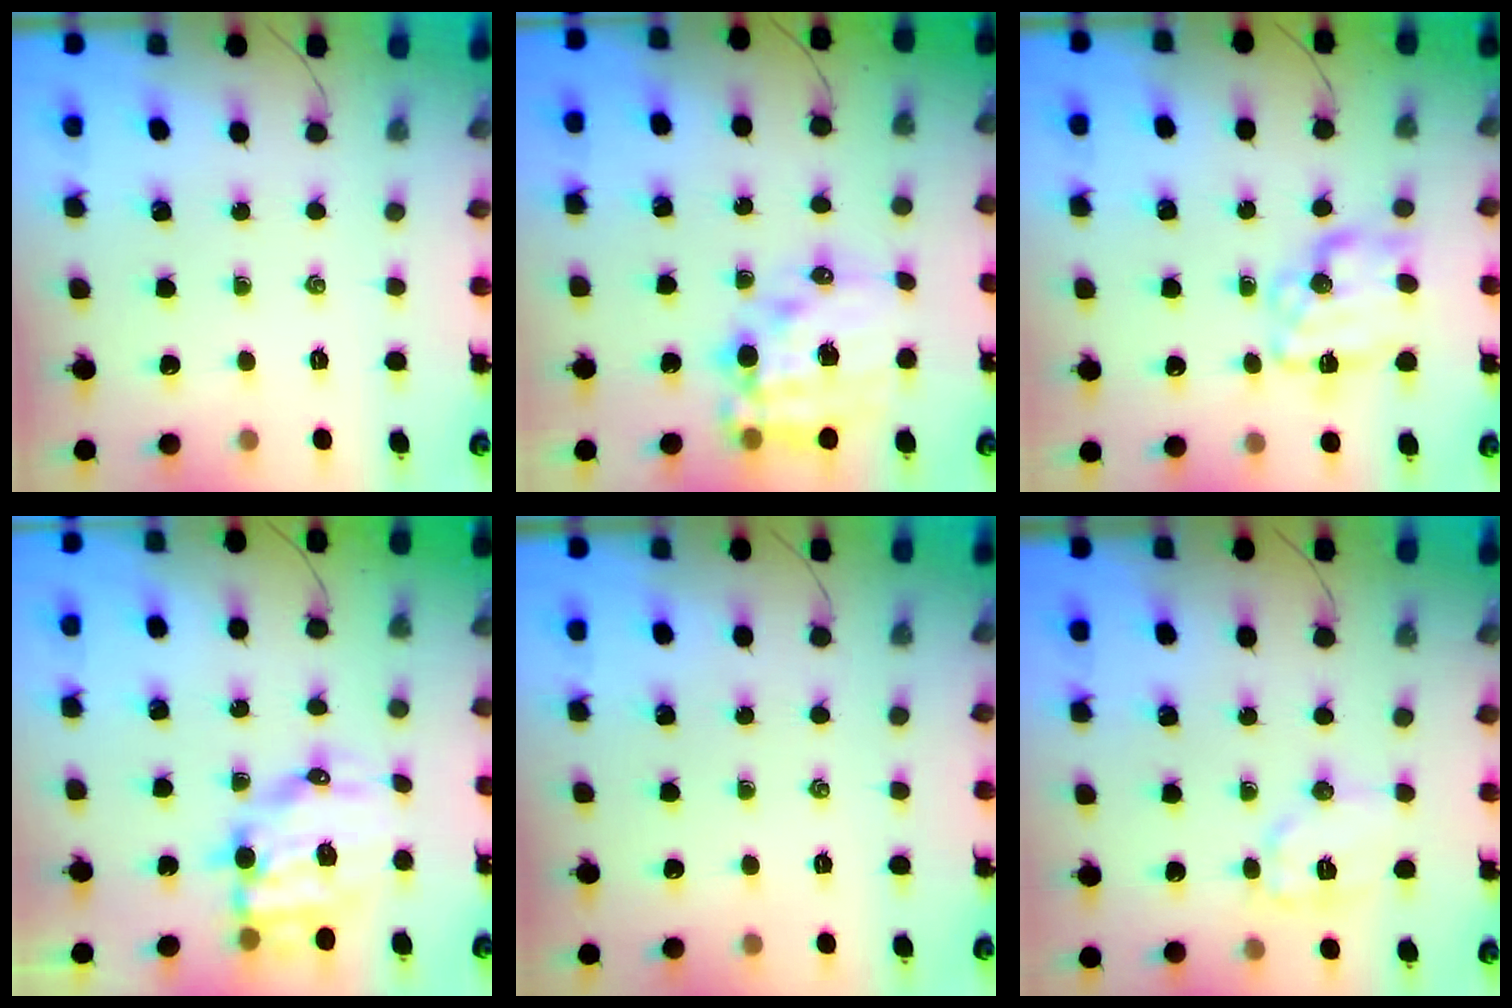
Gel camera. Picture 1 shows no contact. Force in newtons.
{"total": 15.6, "press": 15.1, "slide": 3.7}
{"total": 11.1, "press": 11.1, "slide": 0.4}
{"total": 10.5, "press": 10.2, "slide": 2.4}
{"total": 0.0}
{"total": 9.5, "press": 9.5, "slide": 0.3}